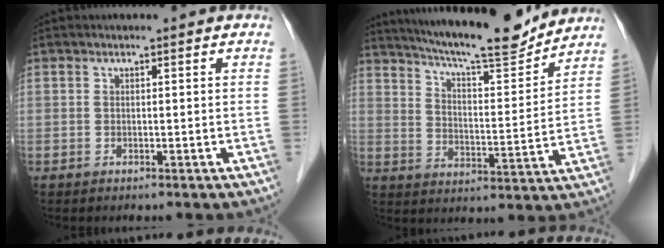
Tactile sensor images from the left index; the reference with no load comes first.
{"total": 16.5, "force": [15.1, 1.3, 6.5], "torque": [-0.113, -0.008, 0.223]}